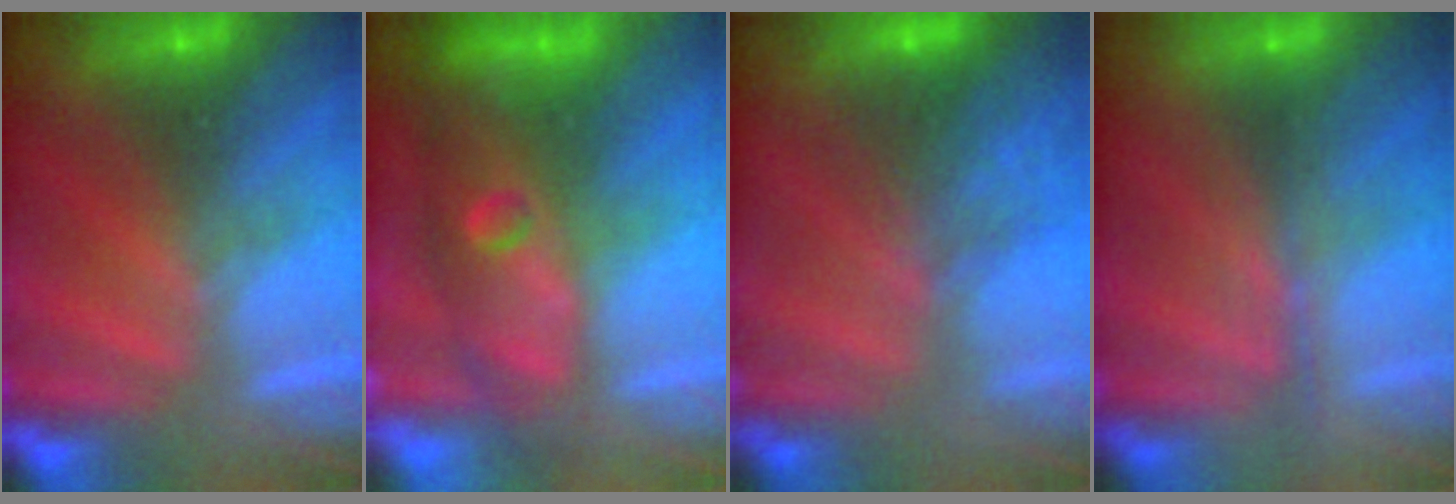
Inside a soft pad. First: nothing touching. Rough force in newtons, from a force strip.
{"total": 11.4}
{"total": 11.4}
{"total": 2.4}